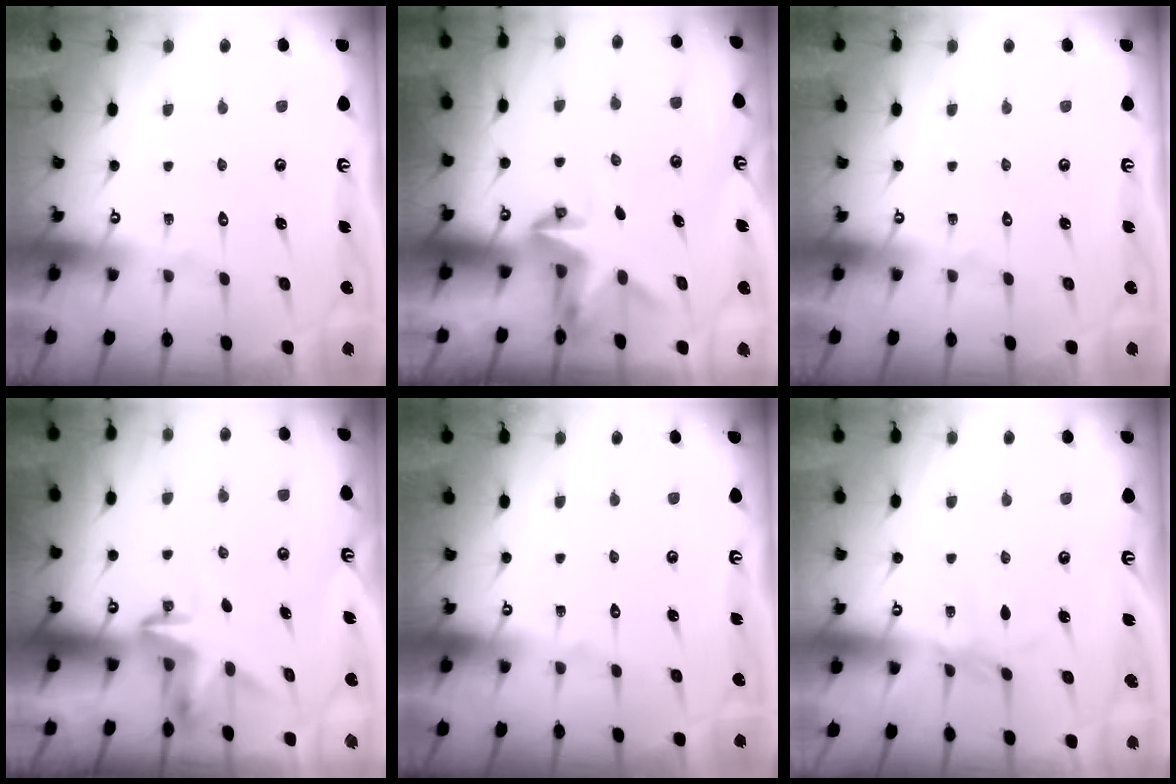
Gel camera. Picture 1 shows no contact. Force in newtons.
{"total": 3.3, "press": 3.3, "slide": 0.2}
{"total": 0.0}
{"total": 4.0, "press": 3.9, "slide": 0.3}
{"total": 0.0}
{"total": 2.7, "press": 2.6, "slide": 0.5}